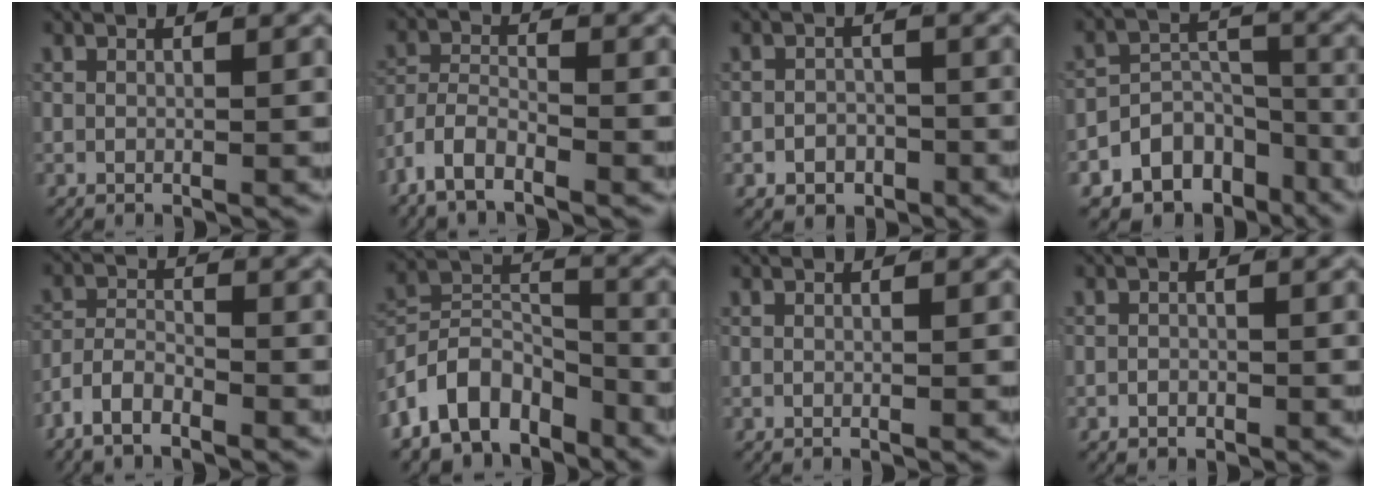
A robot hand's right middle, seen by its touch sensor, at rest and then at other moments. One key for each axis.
{"total": 4.8, "fx": -3.0, "fy": 3.0, "fz": 2.3, "tx": -0.054, "ty": -0.008, "tz": -0.061}
{"total": 3.5, "fx": -2.6, "fy": 2.2, "fz": 0.7, "tx": 0.011, "ty": -0.006, "tz": -0.043}
{"total": 13.5, "fx": -9.4, "fy": 8.7, "fz": 4.4, "tx": -0.052, "ty": -0.019, "tz": -0.156}
{"total": 3.7, "fx": -2.7, "fy": 2.0, "fz": 1.7, "tx": -0.029, "ty": -0.001, "tz": -0.058}
{"total": 11.2, "fx": -5.8, "fy": 7.6, "fz": 5.9, "tx": -0.094, "ty": -0.030, "tz": -0.093}
{"total": 0.0}
{"total": 0.8, "fx": -0.6, "fy": 0.4, "fz": 0.2, "tx": 0.004, "ty": -0.001, "tz": -0.009}